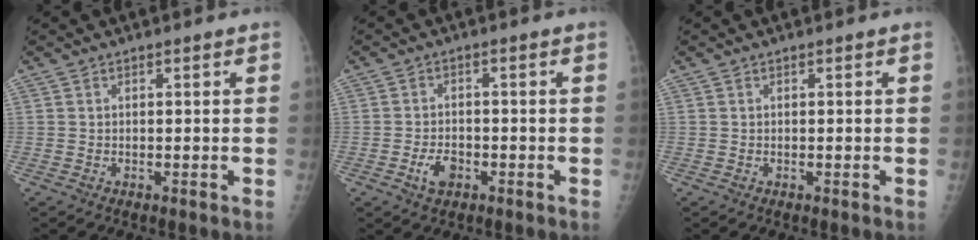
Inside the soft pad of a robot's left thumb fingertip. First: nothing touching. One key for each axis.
{"total": 3.9, "fx": -1.8, "fy": 2.4, "fz": 2.5, "tx": -0.041, "ty": 0.010, "tz": -0.030}
{"total": 0.0}